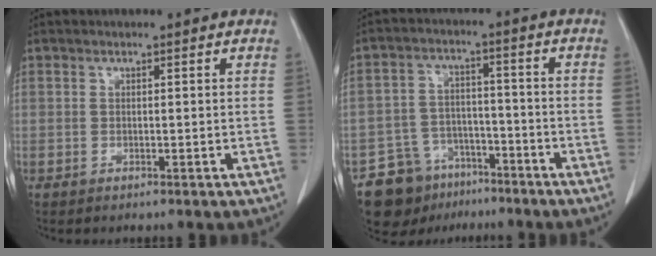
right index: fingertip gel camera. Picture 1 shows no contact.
{"total": 9.6, "force": [-6.9, 6.5, 1.6], "torque": [-0.033, 0.027, -0.110]}